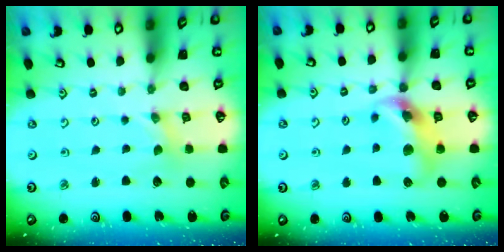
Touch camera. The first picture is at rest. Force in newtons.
{"total": 13.1, "press": 13.0, "slide": 1.9}